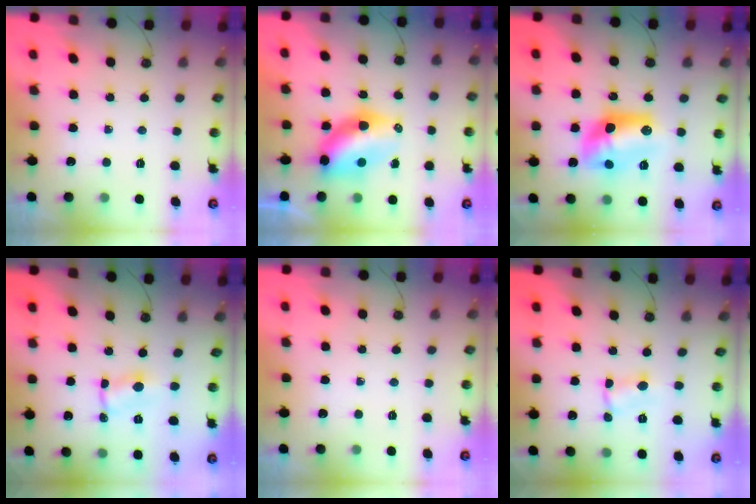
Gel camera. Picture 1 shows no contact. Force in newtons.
{"total": 8.8, "press": 8.8, "slide": 0.6}
{"total": 11.8, "press": 11.8, "slide": 1.0}
{"total": 1.0, "press": 0.6, "slide": 0.8}
{"total": 0.0}
{"total": 0.7, "press": 0.7, "slide": 0.1}